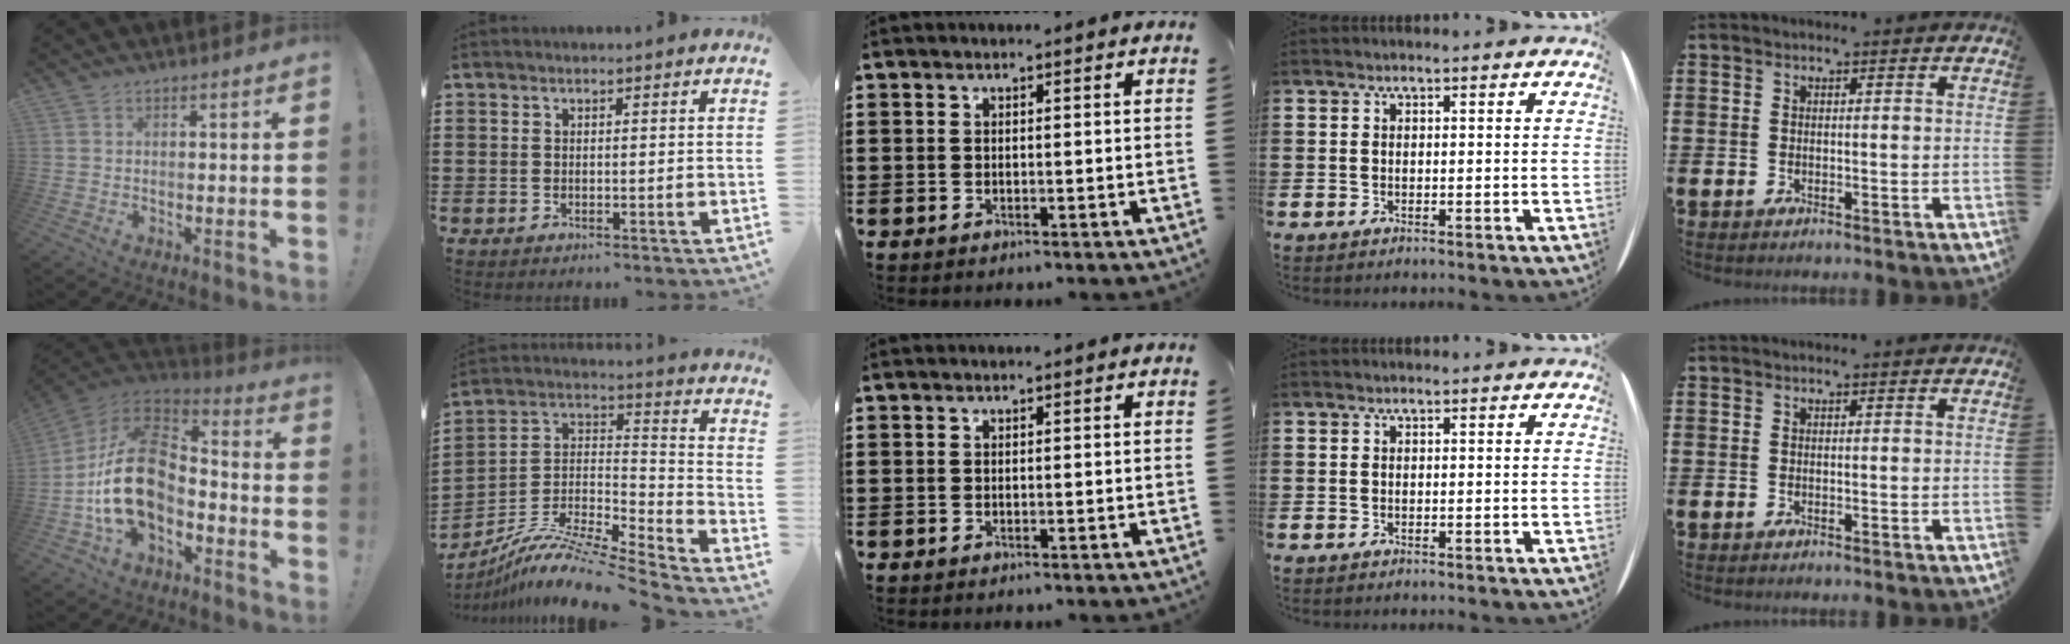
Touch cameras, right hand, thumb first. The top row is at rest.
{"thumb": {"total": 20.7, "force": [-3.5, 13.7, 15.1], "torque": [-0.275, 0.030, -0.052]}, "index": {"total": 10.1, "force": [-8.1, 1.4, 5.8], "torque": [-0.112, 0.007, -0.164]}}